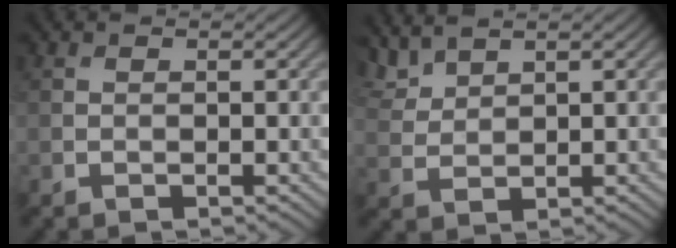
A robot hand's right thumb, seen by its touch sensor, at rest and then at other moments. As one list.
[{"total": 3.2, "force": [2.7, 0.9, 1.3], "torque": [-0.041, 0.007, 0.065]}]